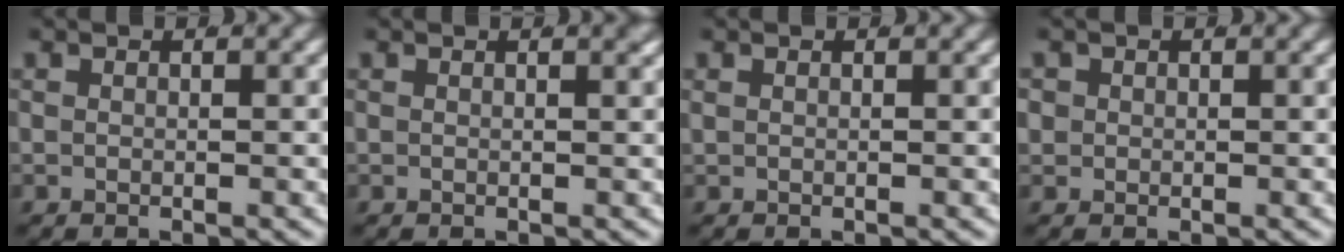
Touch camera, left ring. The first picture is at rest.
{"total": 0.8, "force": [0.5, -0.1, 0.6], "torque": [-0.002, 0.005, 0.006]}
{"total": 0.0}
{"total": 1.4, "force": [0.1, 1.3, 0.4], "torque": [-0.017, -0.009, 0.007]}